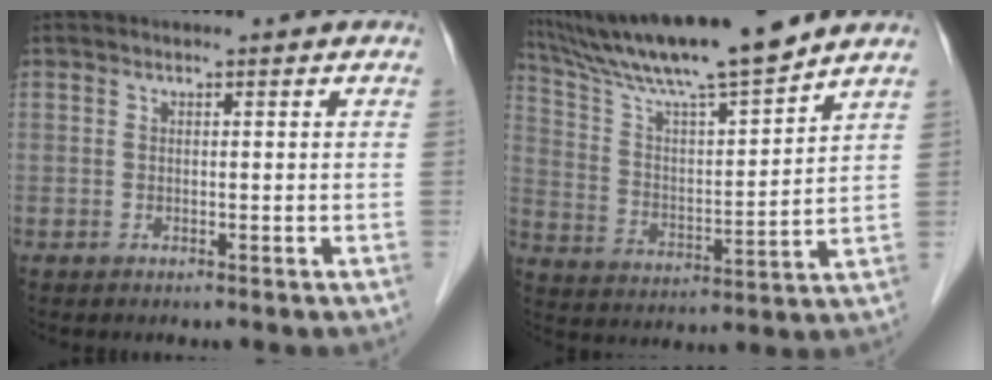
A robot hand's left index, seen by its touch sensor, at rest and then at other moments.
{"total": 16.0, "force": [13.9, -0.7, 8.0], "torque": [-0.146, 0.002, 0.244]}